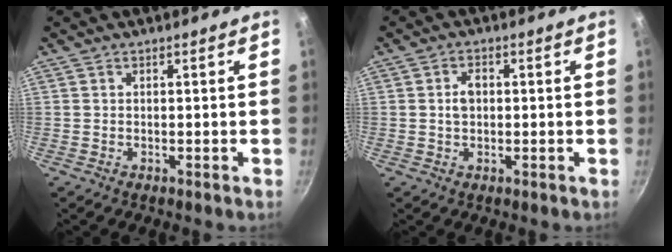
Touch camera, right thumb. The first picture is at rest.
{"total": 3.0, "force": [0.2, 2.0, 2.2], "torque": [-0.027, 0.007, 0.002]}